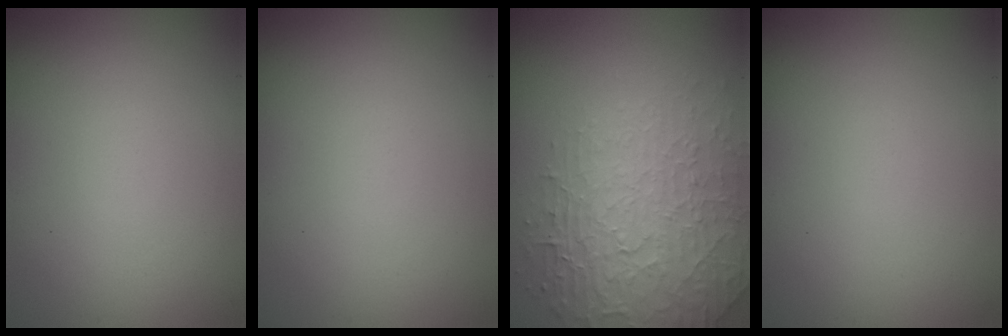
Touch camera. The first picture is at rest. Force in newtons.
{"total": 0.0}
{"total": 4.2, "press": 4.0, "slide": 1.3}
{"total": 0.0}